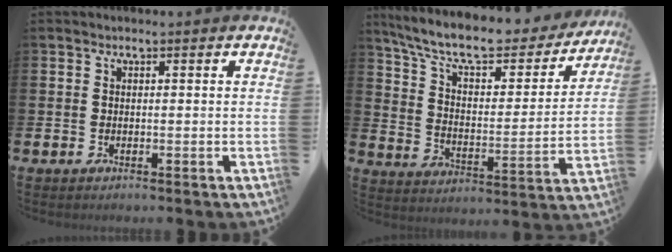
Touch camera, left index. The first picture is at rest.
{"total": 10.0, "force": [8.7, 2.6, 4.1], "torque": [-0.105, -0.059, 0.144]}